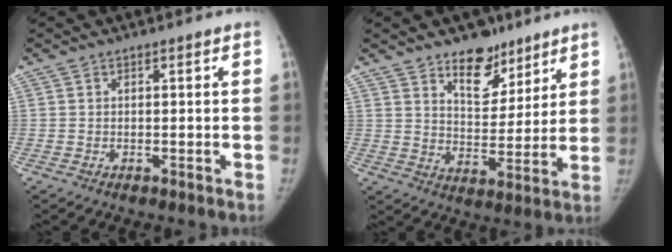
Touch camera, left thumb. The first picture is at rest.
{"total": 10.8, "force": [7.6, 6.1, 4.6], "torque": [-0.035, -0.050, 0.124]}